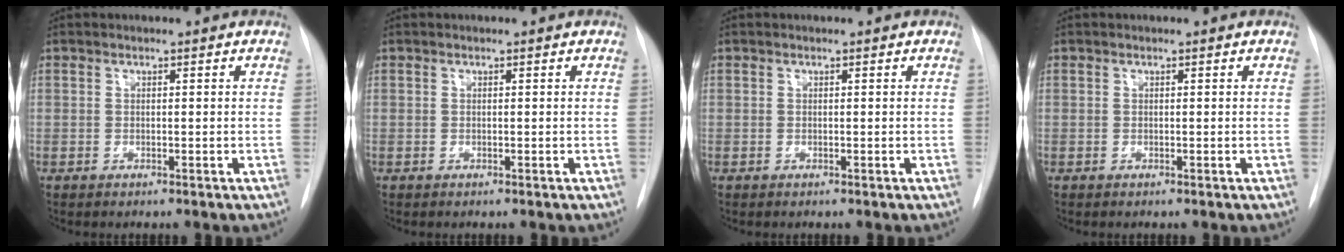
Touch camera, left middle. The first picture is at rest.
{"total": 0.0}
{"total": 0.0}
{"total": 0.0}